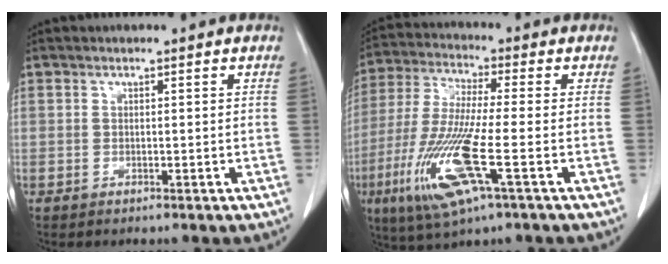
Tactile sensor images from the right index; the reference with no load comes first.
{"total": 14.2, "force": [-5.0, 0.9, 13.3], "torque": [-0.284, -0.027, -0.095]}